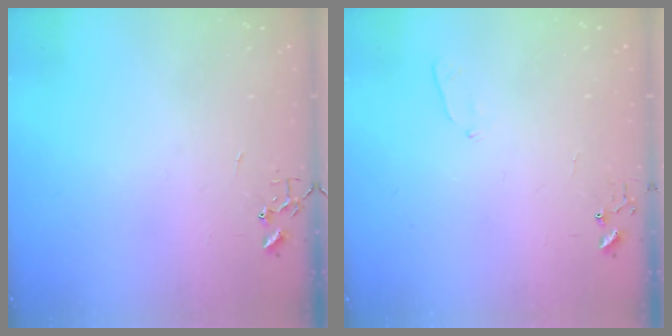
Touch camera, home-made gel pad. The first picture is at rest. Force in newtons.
{"total": 3.9, "press": 3.9, "slide": 0.6}